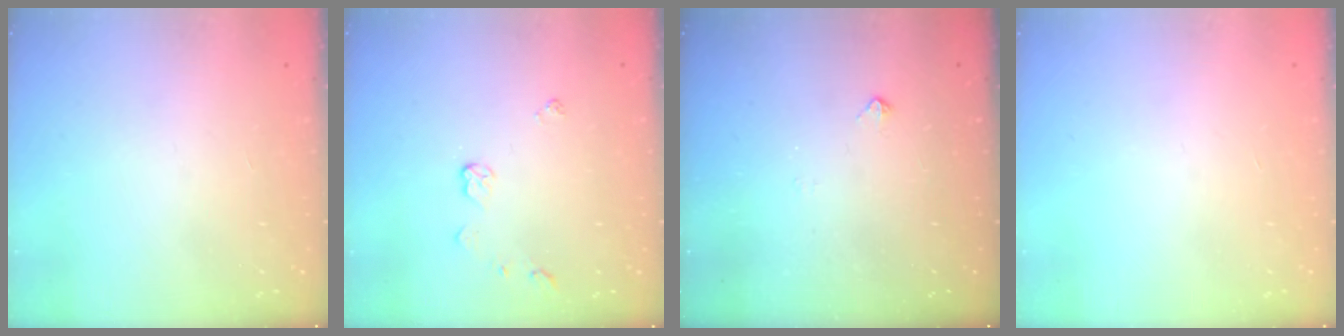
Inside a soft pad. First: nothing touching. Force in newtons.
{"total": 4.7, "press": 4.7, "slide": 0.1}
{"total": 2.4, "press": 2.4, "slide": 0.5}
{"total": 0.0}